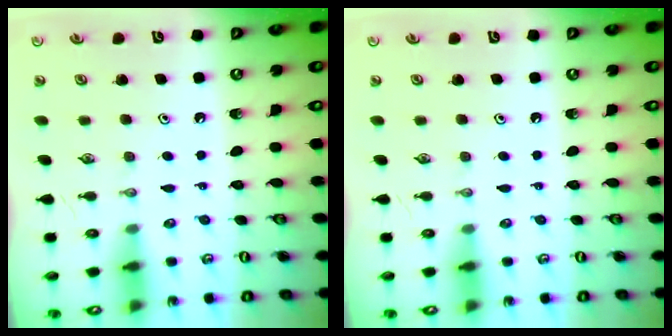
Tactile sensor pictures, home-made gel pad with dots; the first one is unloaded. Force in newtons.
{"total": 0.0}